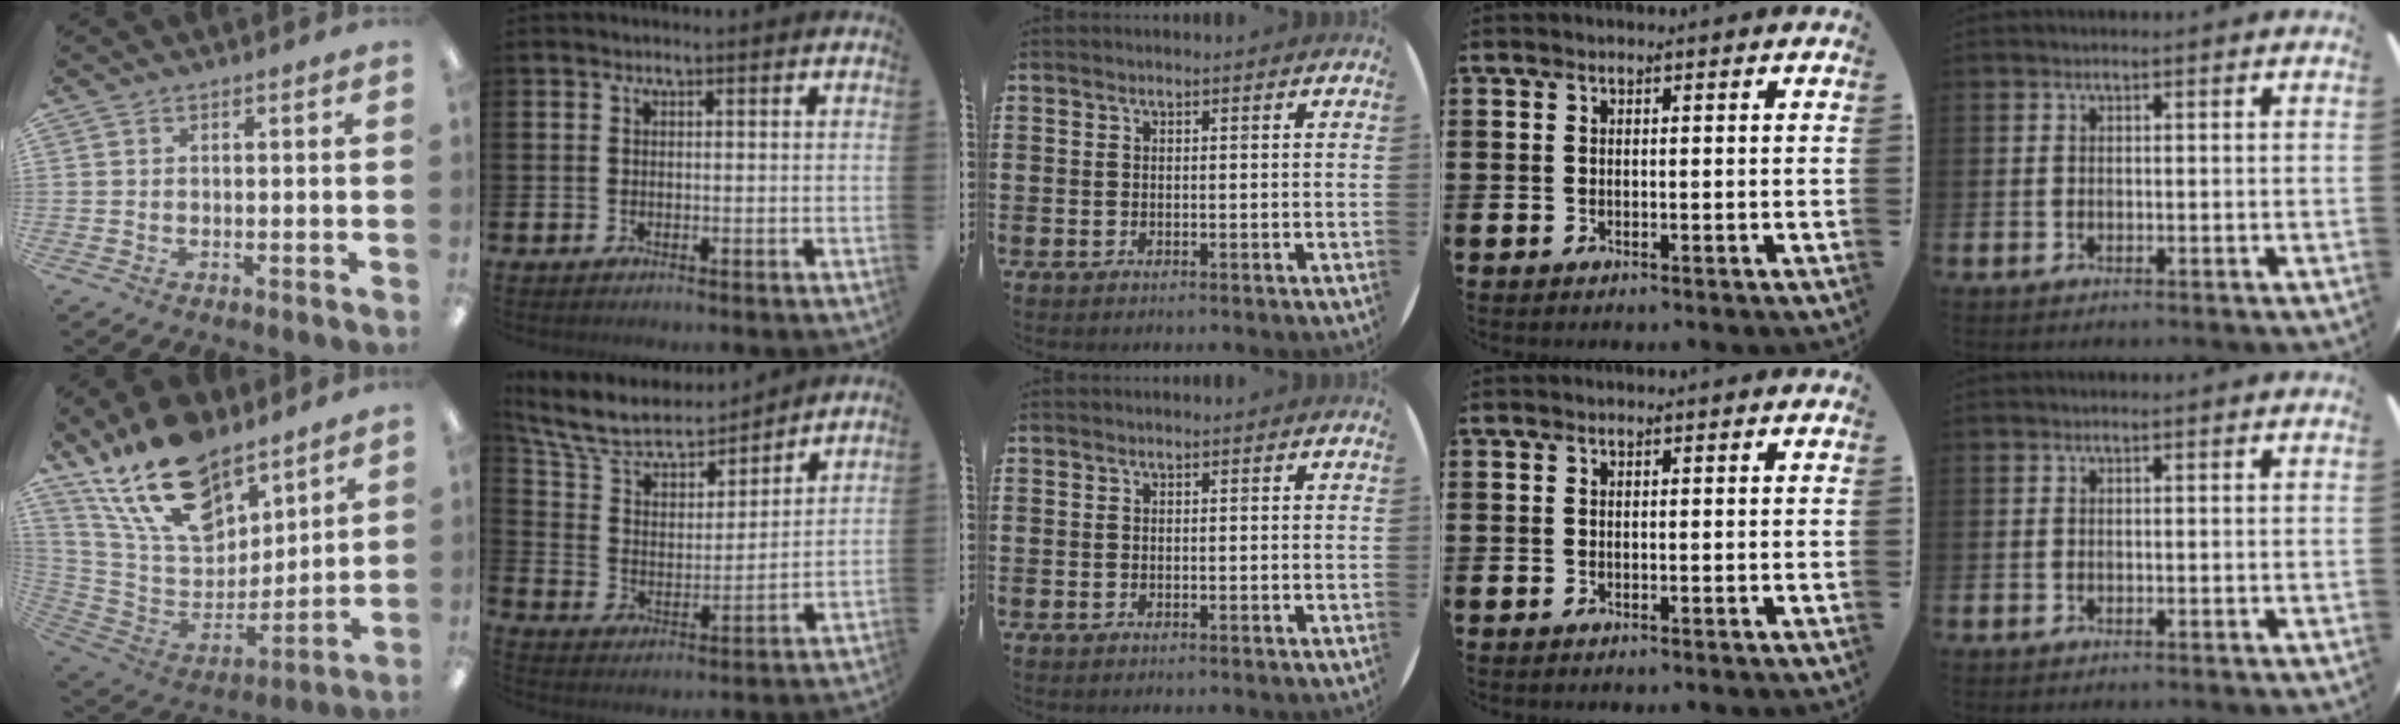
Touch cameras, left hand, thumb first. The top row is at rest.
{"thumb": {"total": 21.6, "force": [15.0, 11.3, 10.7], "torque": [-0.199, -0.081, 0.274]}, "index": {"total": 9.9, "force": [8.9, 3.2, 3.1], "torque": [-0.112, -0.058, 0.157]}}